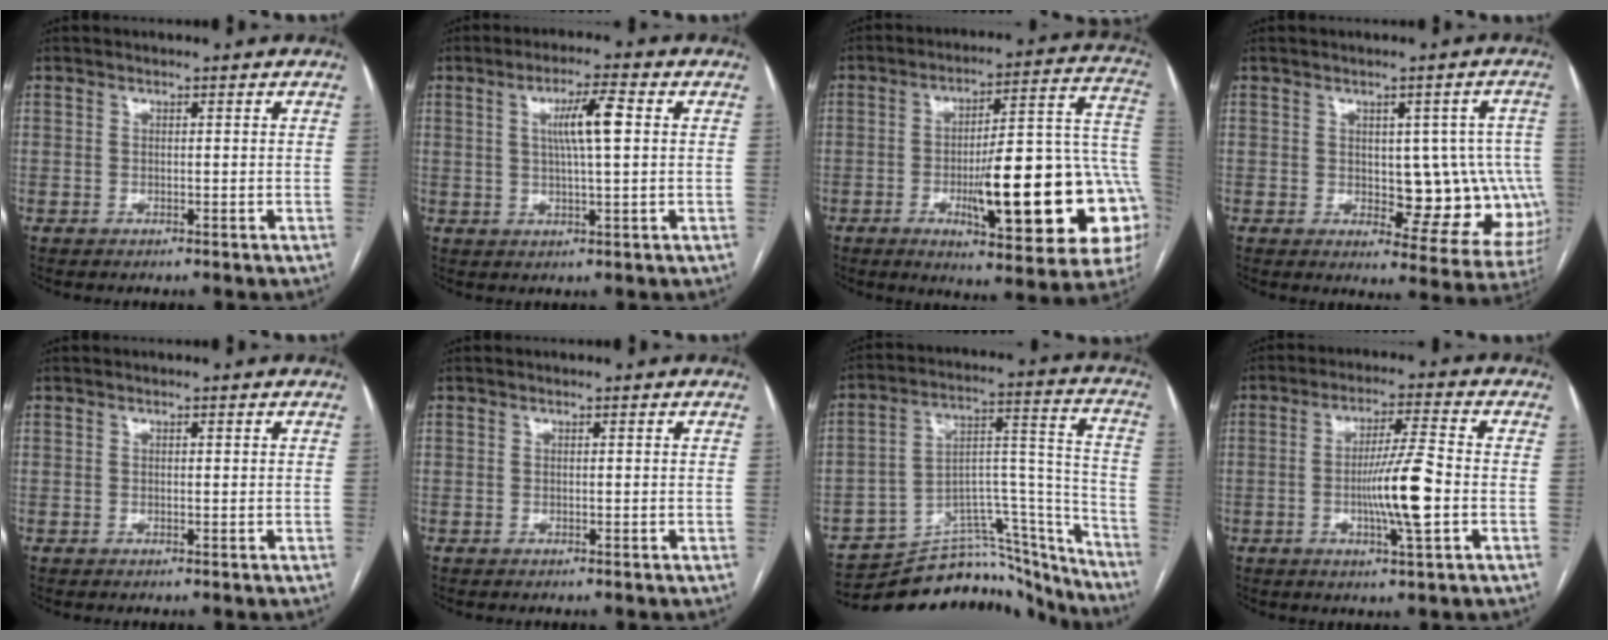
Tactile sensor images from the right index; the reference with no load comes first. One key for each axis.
{"total": 6.4, "fx": 1.4, "fy": 0.3, "fz": 6.2, "tx": -0.112, "ty": 0.005, "tz": 0.024}
{"total": 24.8, "fx": -5.8, "fy": 4.9, "fz": 23.6, "tx": -0.248, "ty": 0.017, "tz": -0.069}
{"total": 12.1, "fx": -0.5, "fy": 5.8, "fz": 10.6, "tx": -0.103, "ty": 0.011, "tz": 0.006}
{"total": 0.0}
{"total": 0.0}
{"total": 25.9, "fx": -24.3, "fy": 6.3, "fz": 6.3, "tx": -0.053, "ty": 0.052, "tz": -0.346}
{"total": 9.1, "fx": -1.8, "fy": 0.0, "fz": 8.9, "tx": -0.160, "ty": -0.006, "tz": -0.034}